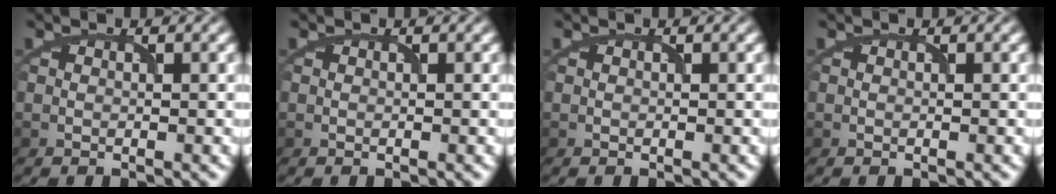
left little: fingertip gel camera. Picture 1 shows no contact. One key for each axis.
{"total": 0.0}
{"total": 0.0}
{"total": 0.0}